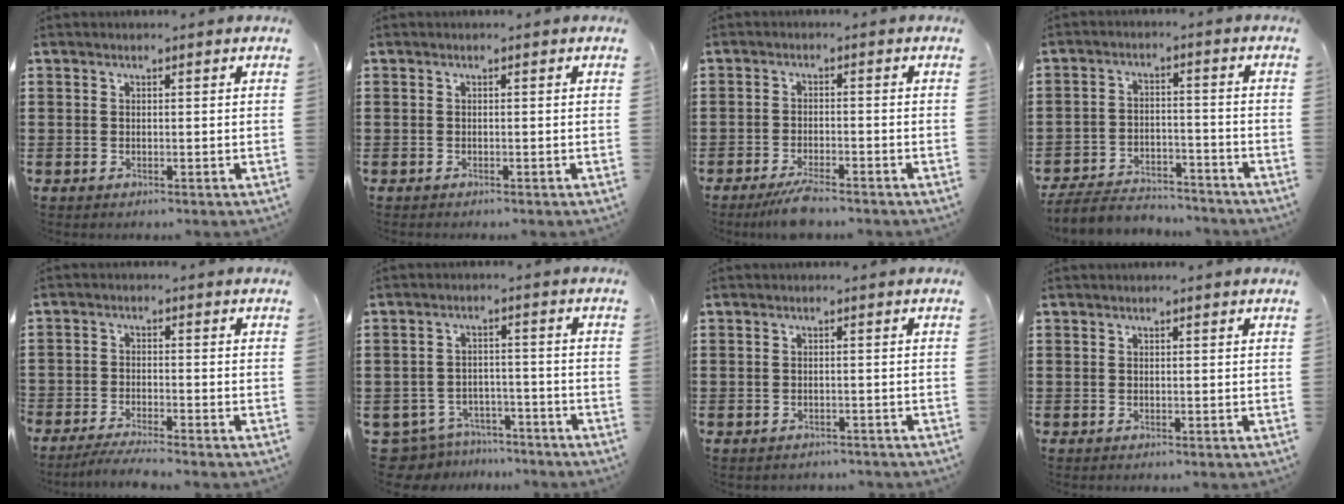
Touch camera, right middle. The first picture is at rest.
{"total": 0.0}
{"total": 4.2, "force": [-3.6, 0.4, 2.0], "torque": [-0.039, -0.003, -0.068]}
{"total": 4.7, "force": [-4.5, 1.1, 0.7], "torque": [-0.028, 0.004, -0.096]}
{"total": 3.5, "force": [-3.4, 0.0, 0.8], "torque": [-0.021, -0.004, -0.071]}
{"total": 5.2, "force": [-5.0, 1.2, 0.4], "torque": [-0.032, 0.007, -0.110]}
{"total": 0.9, "force": [-0.9, 0.2, 0.0], "torque": [-0.003, 0.002, -0.019]}
{"total": 0.0}